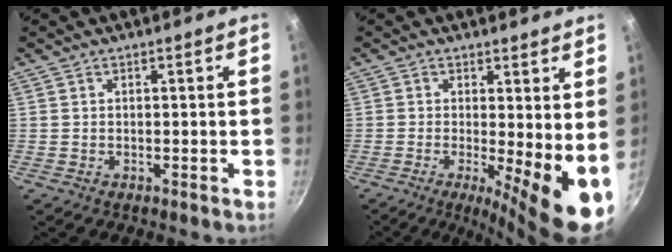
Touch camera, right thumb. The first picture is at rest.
{"total": 10.9, "force": [-0.9, 2.9, 10.4], "torque": [-0.123, -0.019, -0.011]}